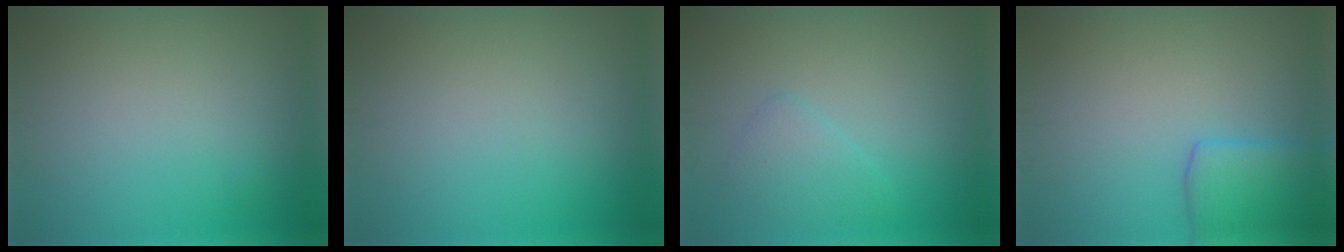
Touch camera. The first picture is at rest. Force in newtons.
{"total": 0.0}
{"total": 2.0, "press": 2.0, "slide": 0.1}
{"total": 3.9, "press": 3.9, "slide": 0.3}